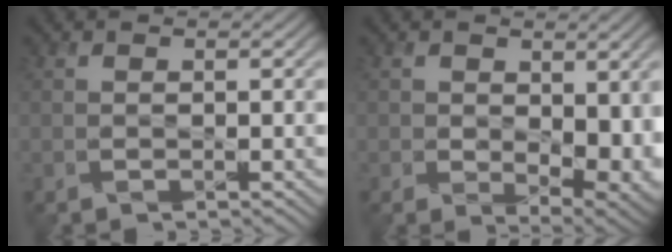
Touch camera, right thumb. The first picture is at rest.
{"total": 8.2, "force": [-0.8, 5.4, 6.0], "torque": [-0.102, -0.035, 0.005]}